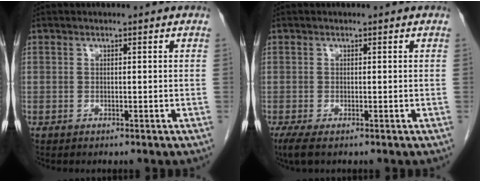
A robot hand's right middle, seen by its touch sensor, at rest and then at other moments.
{"total": 2.4, "force": [-1.6, 0.6, 1.8], "torque": [-0.038, -0.010, -0.027]}